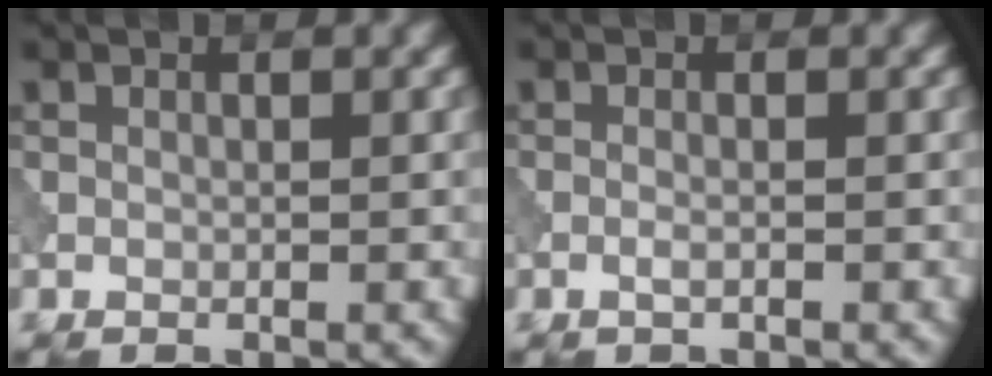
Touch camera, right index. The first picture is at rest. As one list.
[{"total": 0.9, "force": [-0.4, 0.1, 0.7], "torque": [-0.015, 0.000, -0.011]}]